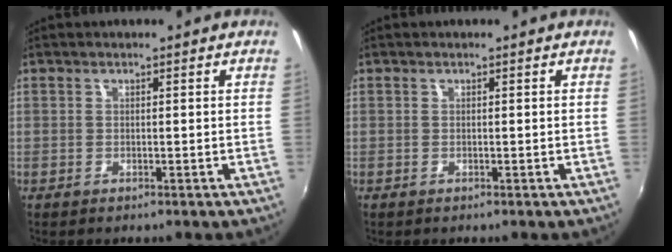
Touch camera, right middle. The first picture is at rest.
{"total": 0.0}